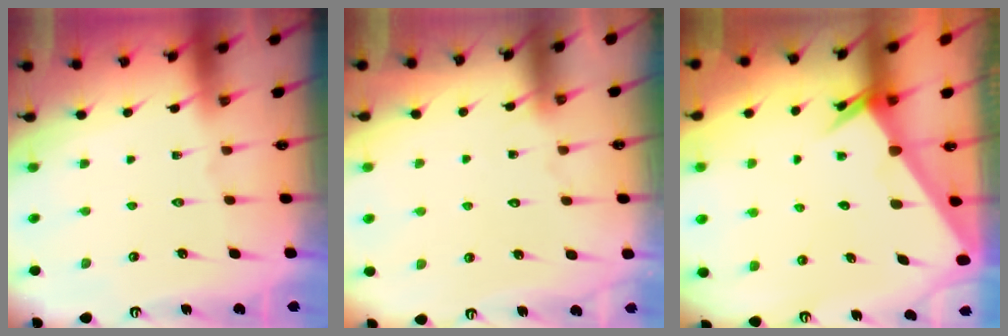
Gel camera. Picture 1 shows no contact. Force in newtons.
{"total": 5.9, "press": 5.9, "slide": 0.6}
{"total": 2.6, "press": 2.6, "slide": 0.0}